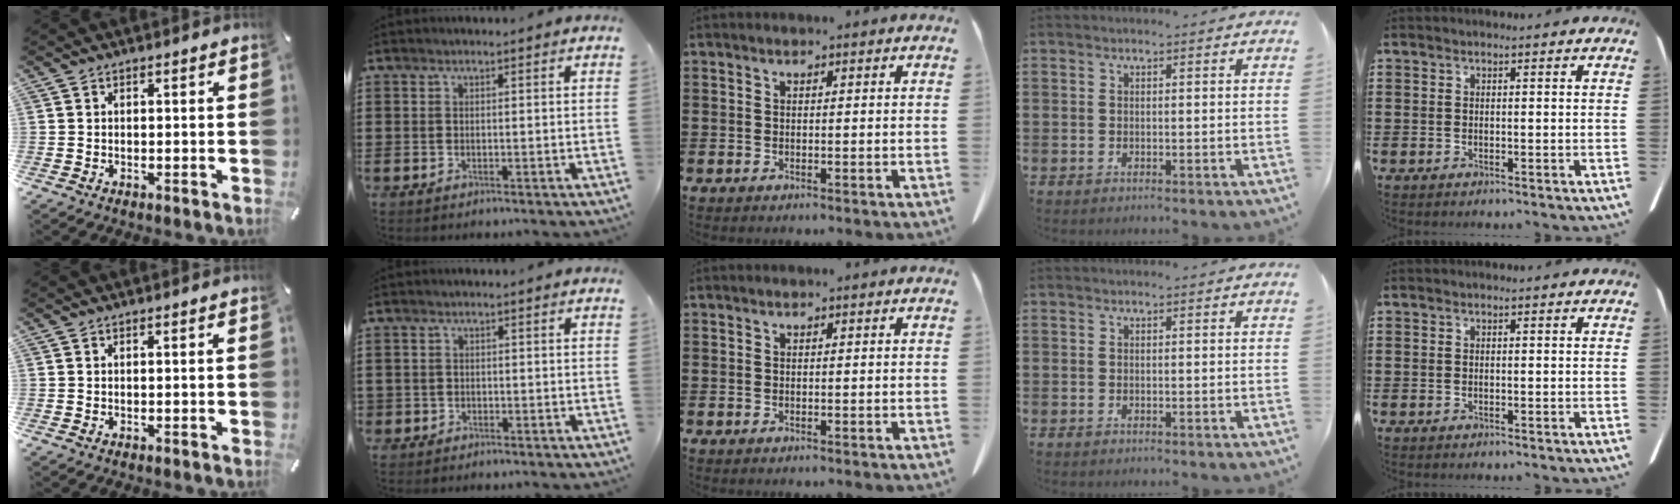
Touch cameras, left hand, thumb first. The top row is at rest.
{"index": {"total": 1.0, "force": [-0.8, 0.7, 0.0], "torque": [-0.003, 0.003, -0.018]}}